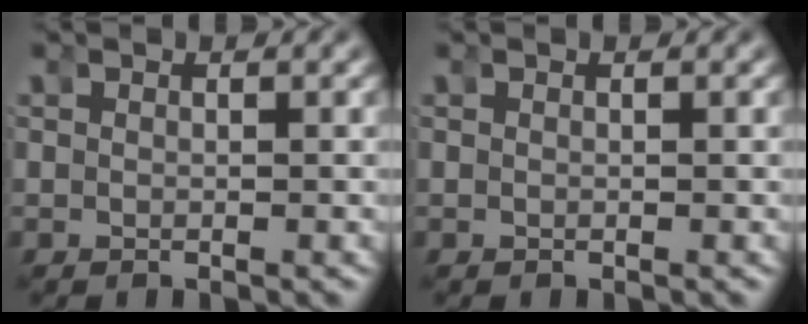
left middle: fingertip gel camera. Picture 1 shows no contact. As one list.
[{"total": 0.0}]